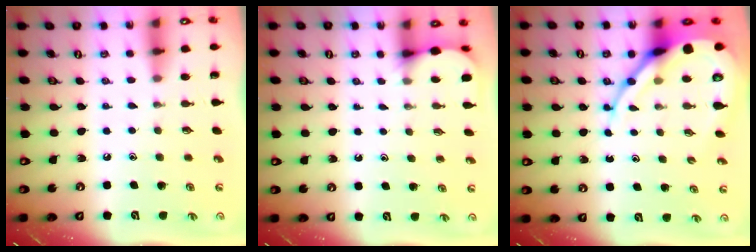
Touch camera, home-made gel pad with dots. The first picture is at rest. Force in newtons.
{"total": 1.3, "press": 1.3, "slide": 0.1}
{"total": 12.3, "press": 12.2, "slide": 1.4}